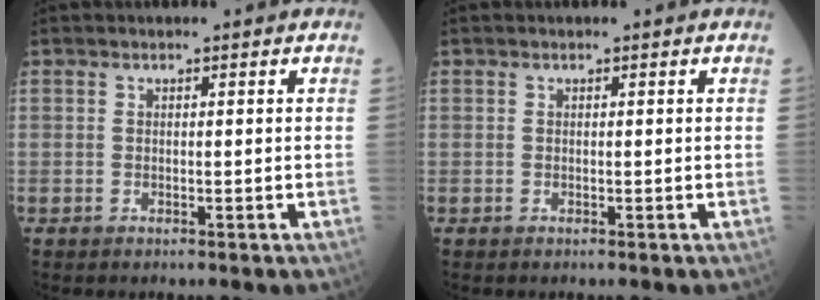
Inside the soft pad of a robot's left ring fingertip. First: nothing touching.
{"total": 0.0}